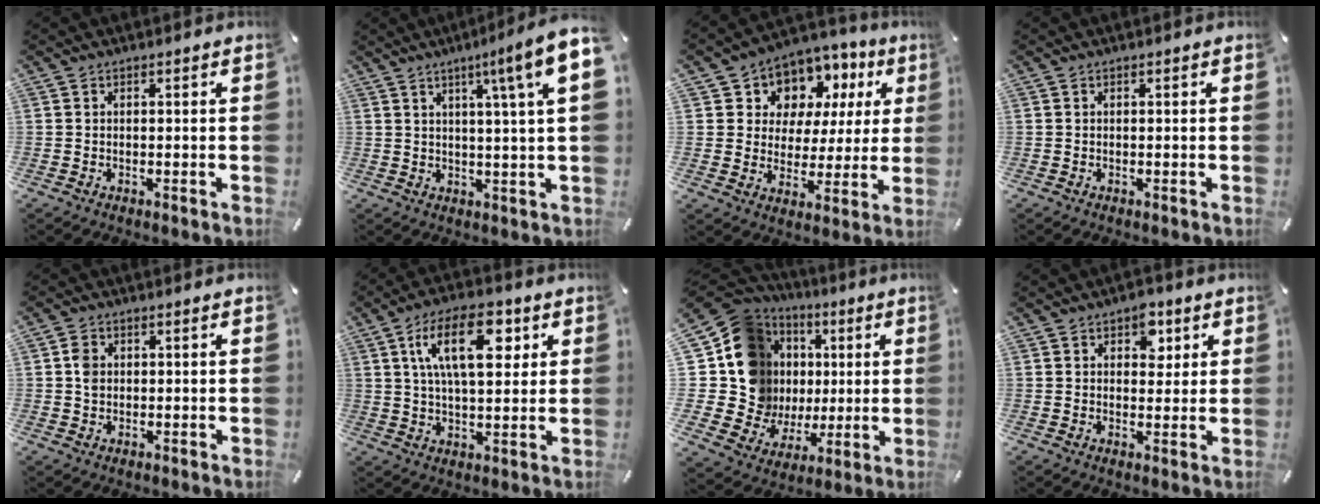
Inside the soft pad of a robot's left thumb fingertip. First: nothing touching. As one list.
[{"total": 10.6, "force": [4.5, -0.3, 9.6], "torque": [-0.152, -0.024, 0.066]}, {"total": 9.0, "force": [4.5, 7.6, 1.4], "torque": [-0.031, -0.042, 0.086]}, {"total": 0.0}, {"total": 3.0, "force": [0.4, 2.4, 1.9], "torque": [-0.031, 0.006, 0.004]}, {"total": 16.0, "force": [5.8, 7.8, 12.7], "torque": [-0.219, -0.002, 0.092]}, {"total": 19.7, "force": [3.7, 17.1, 9.1], "torque": [-0.193, -0.048, 0.095]}, {"total": 5.7, "force": [2.7, 3.9, 3.2], "torque": [-0.022, -0.007, 0.040]}]